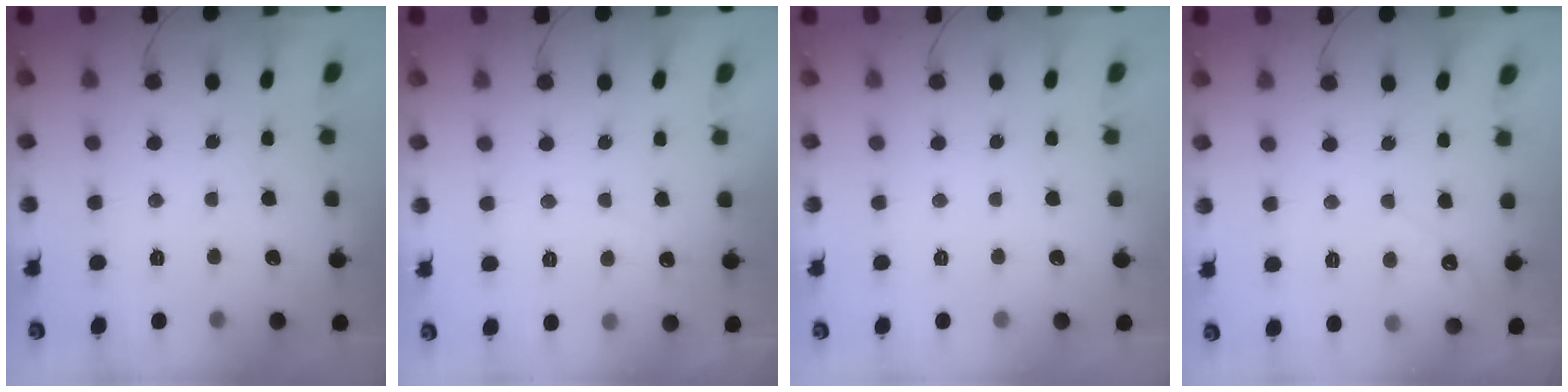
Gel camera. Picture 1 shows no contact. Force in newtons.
{"total": 2.4, "press": 2.4, "slide": 0.2}
{"total": 0.0}
{"total": 2.7, "press": 2.7, "slide": 0.2}